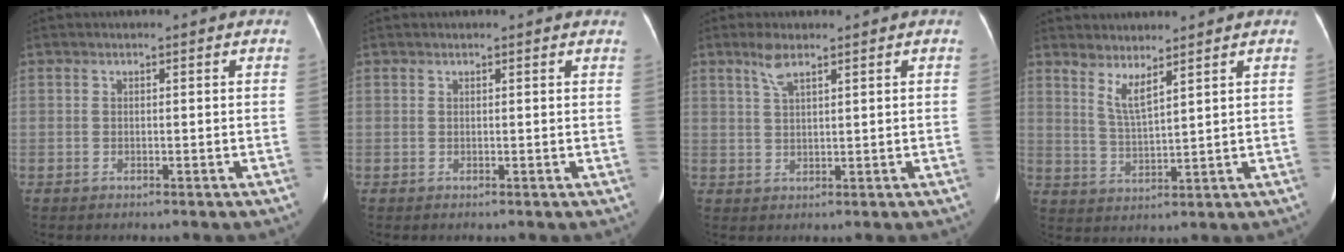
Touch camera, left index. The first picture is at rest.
{"total": 1.1, "force": [1.1, 0.2, 0.2], "torque": [-0.009, -0.009, 0.002]}
{"total": 2.9, "force": [2.0, 0.7, 2.0], "torque": [-0.047, 0.008, 0.046]}
{"total": 3.9, "force": [2.9, 0.1, 2.6], "torque": [-0.055, -0.014, 0.063]}